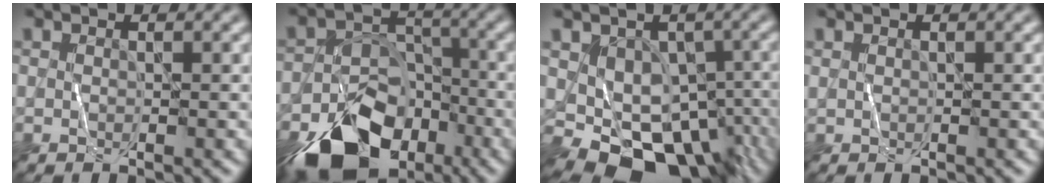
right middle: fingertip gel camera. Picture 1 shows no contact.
{"total": 12.5, "force": [-8.3, 7.4, 5.7], "torque": [-0.096, -0.014, -0.134]}
{"total": 9.0, "force": [-3.0, 6.4, 5.4], "torque": [-0.077, -0.019, -0.038]}
{"total": 0.0}